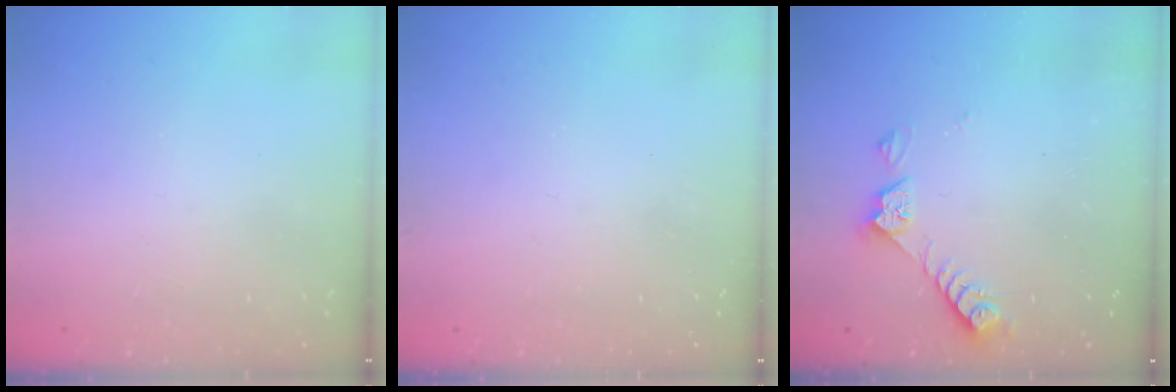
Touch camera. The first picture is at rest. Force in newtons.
{"total": 0.7, "press": 0.7, "slide": 0.1}
{"total": 4.9, "press": 4.8, "slide": 0.6}